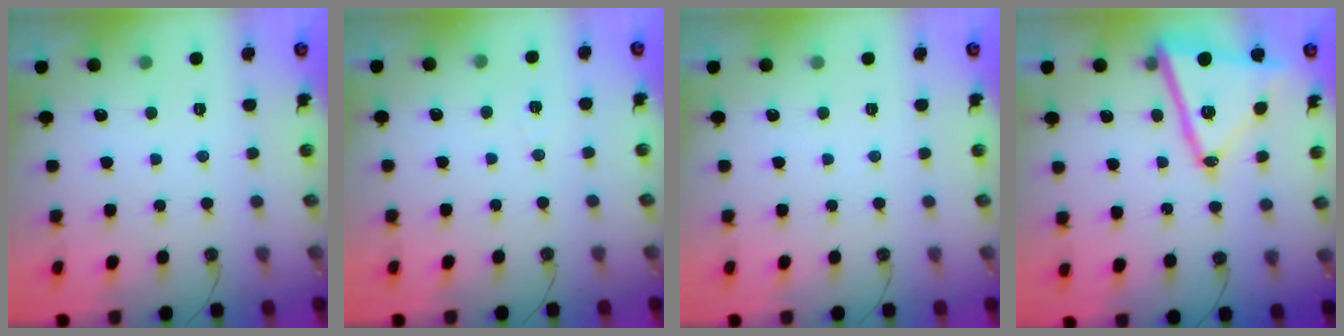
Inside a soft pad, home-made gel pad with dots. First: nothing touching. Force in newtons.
{"total": 4.5, "press": 3.8, "slide": 2.4}
{"total": 0.0}
{"total": 17.6, "press": 17.5, "slide": 1.7}